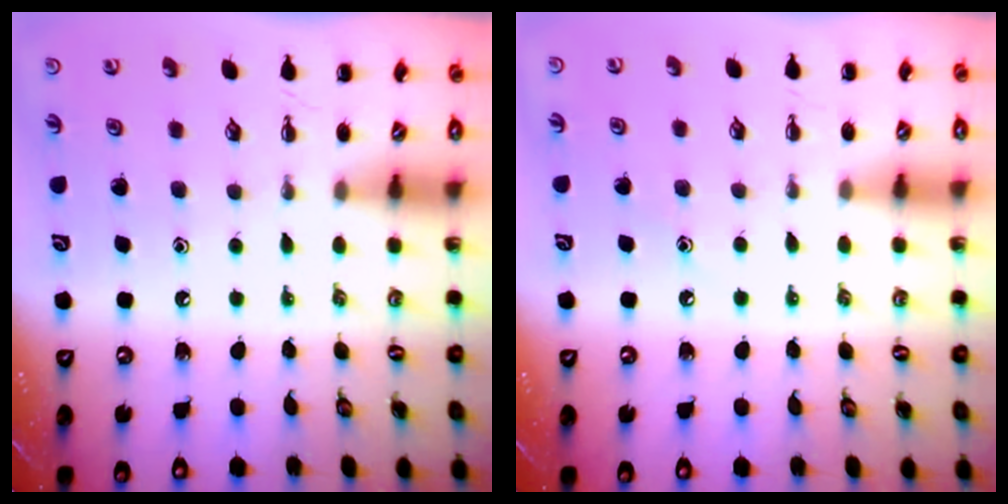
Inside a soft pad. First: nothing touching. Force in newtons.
{"total": 5.0, "press": 4.7, "slide": 1.6}